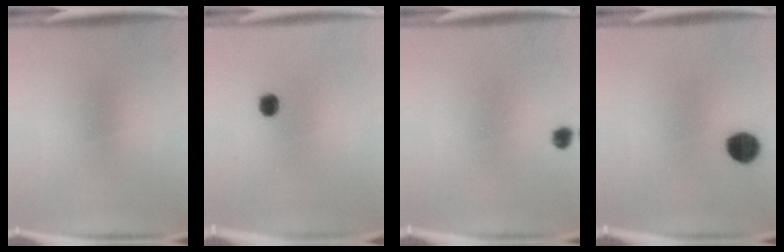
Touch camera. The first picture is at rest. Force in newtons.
{"total": 2.8}
{"total": 1.8}
{"total": 6.7}